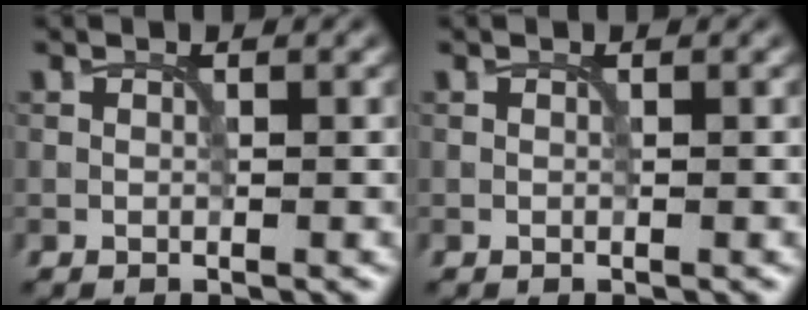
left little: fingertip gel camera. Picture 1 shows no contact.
{"total": 0.0}